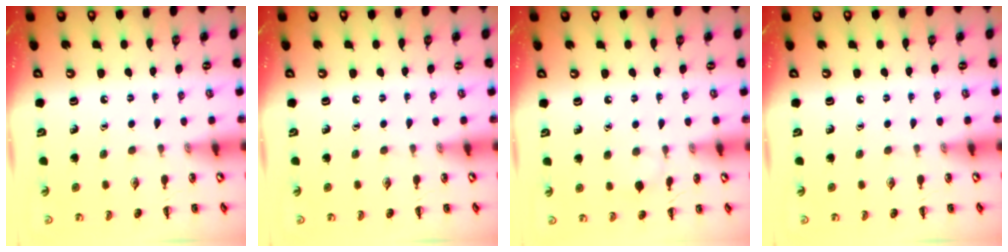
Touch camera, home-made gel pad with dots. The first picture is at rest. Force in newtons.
{"total": 0.0}
{"total": 5.4, "press": 5.1, "slide": 1.8}
{"total": 0.0}